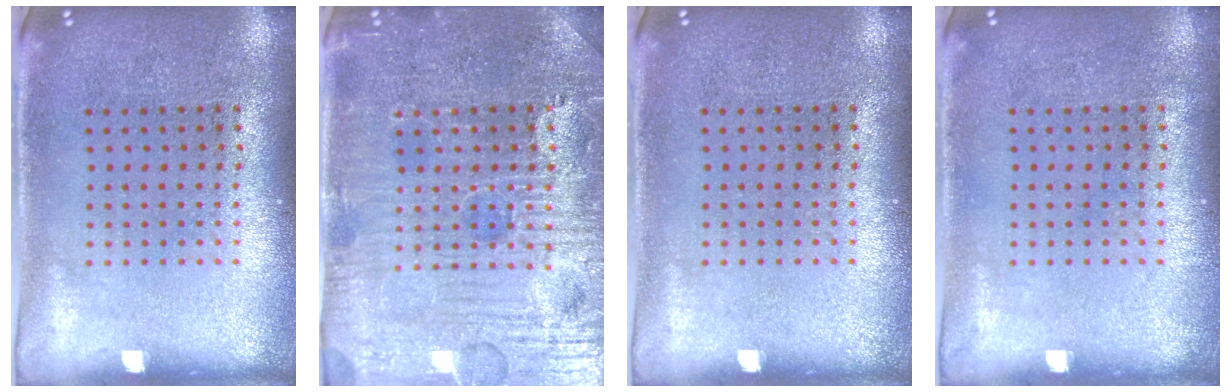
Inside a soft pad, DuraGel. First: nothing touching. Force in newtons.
{"total": 5.0, "press": 4.9, "slide": 1.1}
{"total": 0.0}
{"total": 0.0}